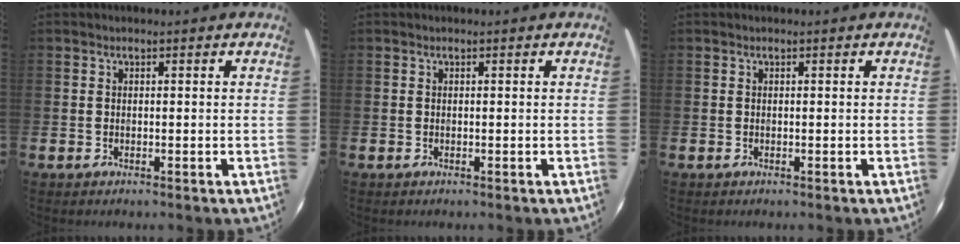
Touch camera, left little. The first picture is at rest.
{"total": 0.0}
{"total": 0.0}